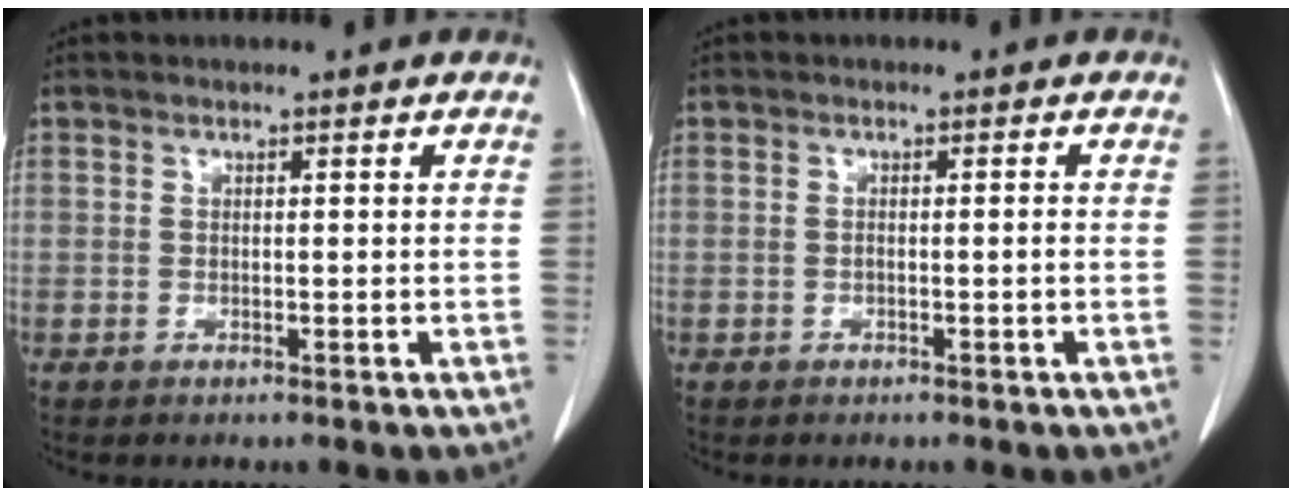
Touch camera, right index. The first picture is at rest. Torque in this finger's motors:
{"motor_torque": [-0.17, 0.15, 0.03, -0.01]}